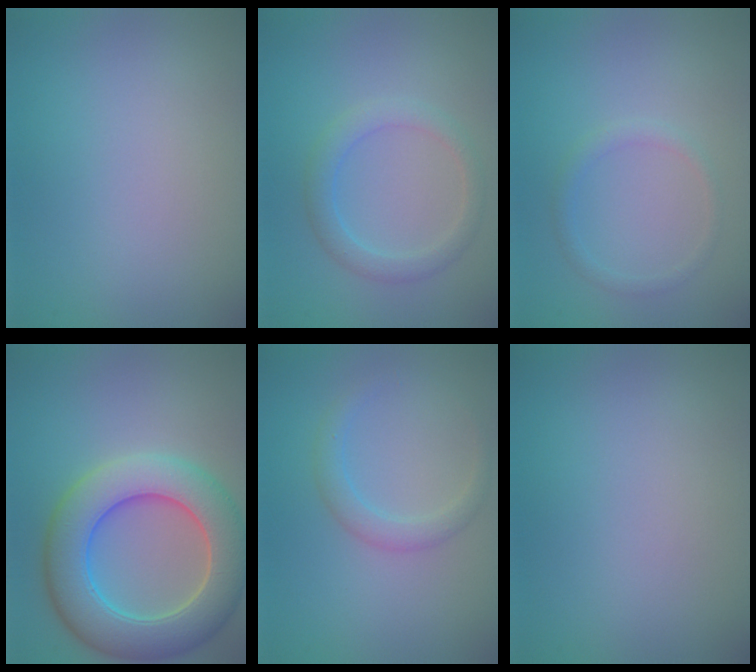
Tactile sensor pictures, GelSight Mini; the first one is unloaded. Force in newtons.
{"total": 2.4, "press": 2.4, "slide": 0.1}
{"total": 1.3, "press": 1.3, "slide": 0.2}
{"total": 8.9, "press": 8.9, "slide": 0.4}
{"total": 1.9, "press": 1.9, "slide": 0.2}
{"total": 0.0}